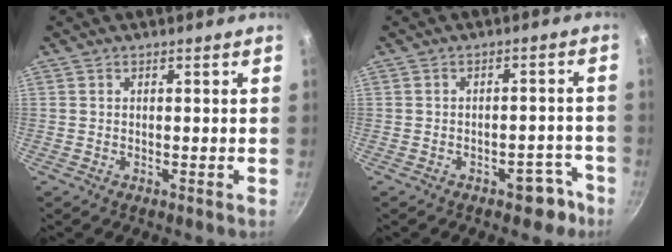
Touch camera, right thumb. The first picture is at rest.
{"total": 5.3, "force": [-3.4, 3.1, 2.7], "torque": [0.002, 0.045, -0.023]}